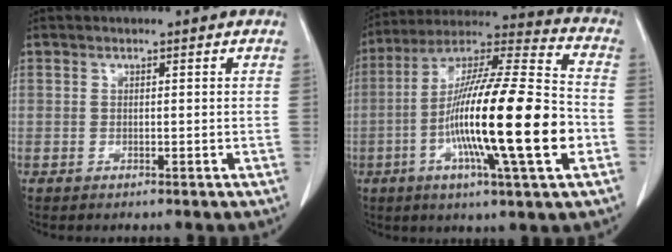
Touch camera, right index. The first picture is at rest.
{"total": 22.9, "force": [-5.2, 1.3, 22.3], "torque": [-0.386, -0.014, -0.095]}